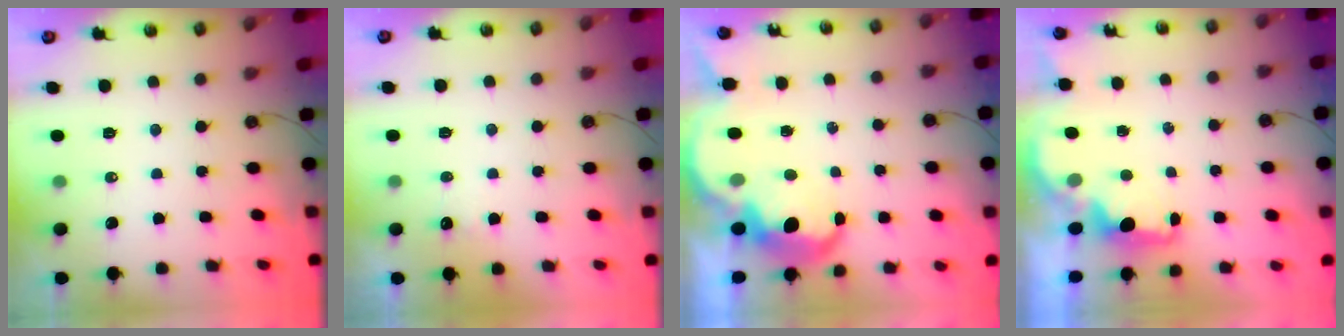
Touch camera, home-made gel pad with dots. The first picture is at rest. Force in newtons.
{"total": 3.4, "press": 3.3, "slide": 0.8}
{"total": 7.9, "press": 7.9, "slide": 0.6}
{"total": 2.2, "press": 2.1, "slide": 0.8}